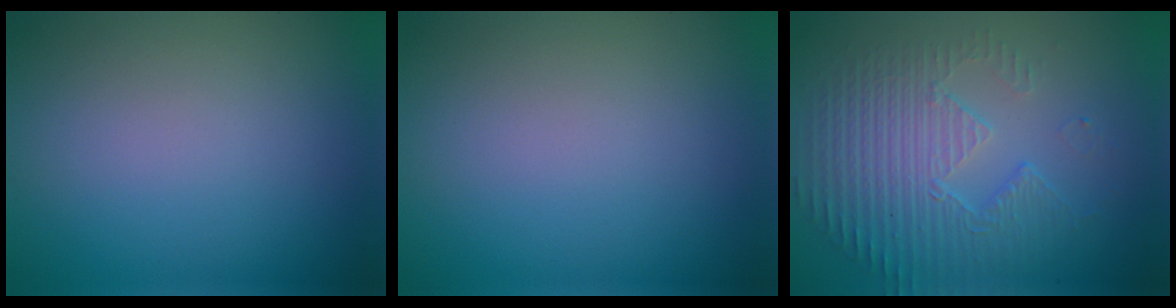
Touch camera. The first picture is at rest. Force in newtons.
{"total": 0.0}
{"total": 5.2, "press": 3.7, "slide": 3.7}